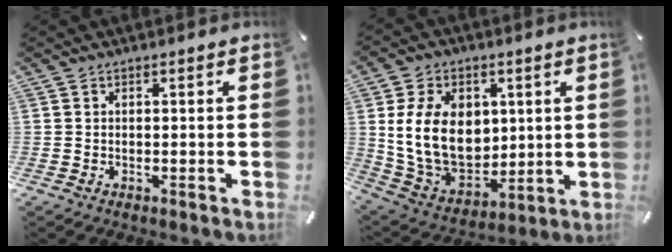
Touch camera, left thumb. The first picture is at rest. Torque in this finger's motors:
{"motor_torque": [2.62, 2.39, 1.34, -0.11, 0.25]}